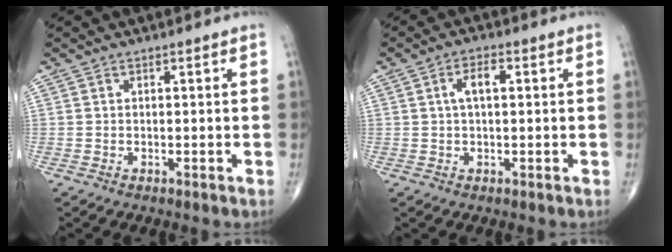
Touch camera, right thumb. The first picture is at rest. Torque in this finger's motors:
{"motor_torque": [0.32, 0.16, 0.50, -0.05, 0.02]}